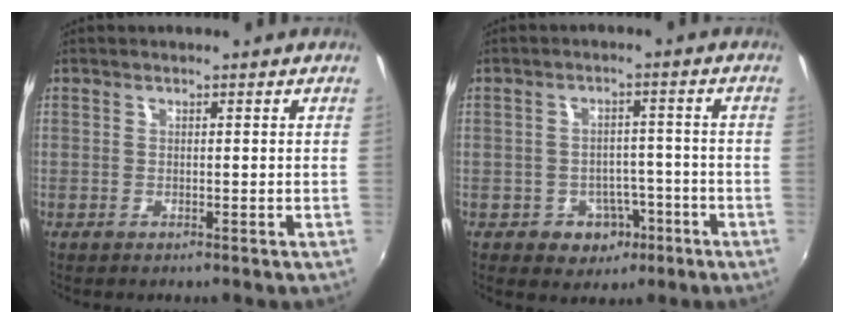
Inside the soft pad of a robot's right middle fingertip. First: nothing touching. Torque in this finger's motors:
{"motor_torque": [0.44, -0.64, -0.01, 0.01]}